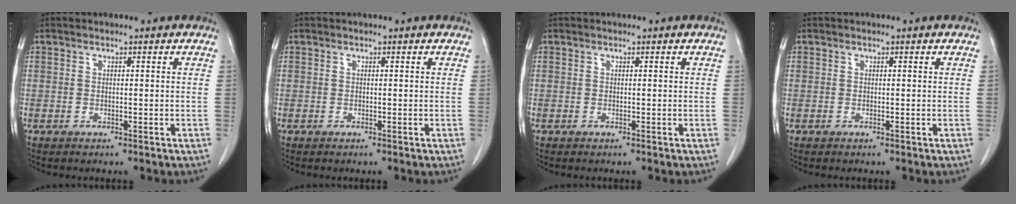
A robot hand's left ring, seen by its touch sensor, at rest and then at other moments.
{"total": 0.0}
{"total": 0.0}
{"total": 0.0}